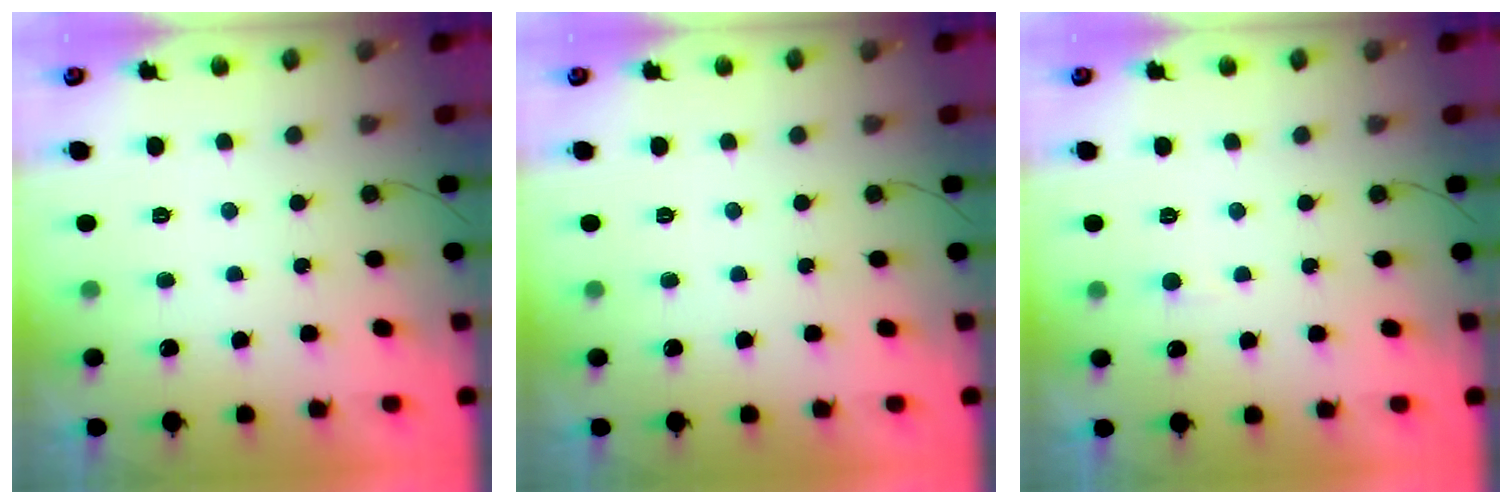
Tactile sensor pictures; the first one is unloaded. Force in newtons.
{"total": 0.0}
{"total": 2.3, "press": 2.3, "slide": 0.3}